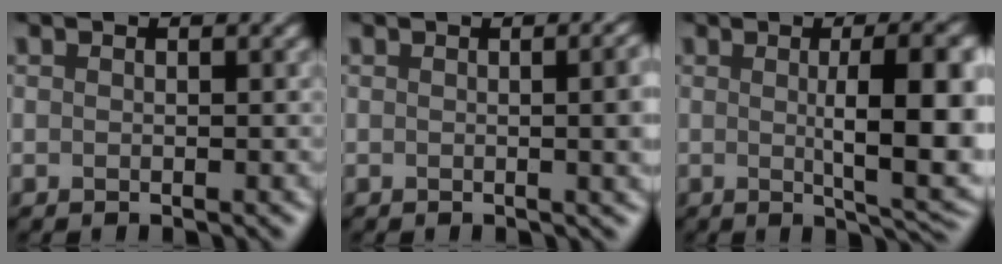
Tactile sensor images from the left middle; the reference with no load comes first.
{"total": 5.4, "force": [0.0, 2.4, 4.9], "torque": [-0.025, 0.022, -0.008]}
{"total": 9.4, "force": [0.1, 2.0, 9.2], "torque": [-0.117, 0.004, 0.017]}